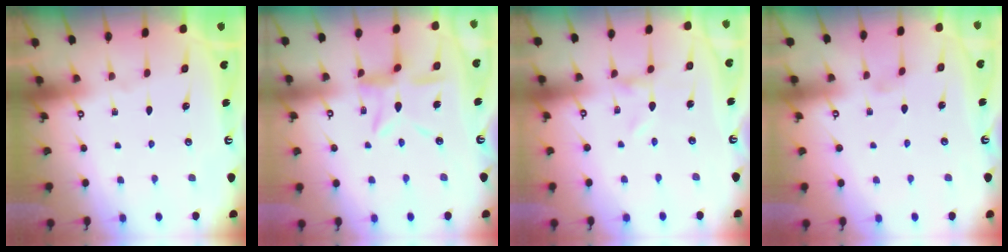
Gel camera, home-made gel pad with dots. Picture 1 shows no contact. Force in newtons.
{"total": 9.9, "press": 9.9, "slide": 0.8}
{"total": 0.0}
{"total": 0.0}